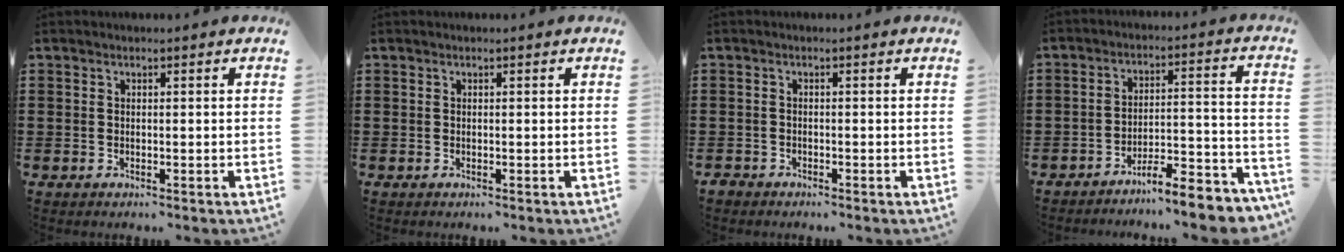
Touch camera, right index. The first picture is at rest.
{"total": 0.0}
{"total": 1.0, "force": [-0.9, 0.4, 0.0], "torque": [-0.003, 0.002, -0.021]}
{"total": 6.8, "force": [-6.4, 0.3, 2.4], "torque": [-0.032, 0.002, -0.123]}